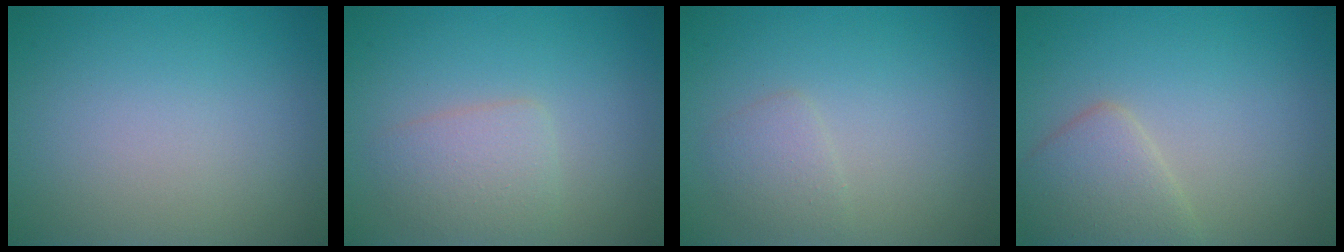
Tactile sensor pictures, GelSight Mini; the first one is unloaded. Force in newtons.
{"total": 2.5, "press": 2.5, "slide": 0.0}
{"total": 1.5, "press": 1.5, "slide": 0.1}
{"total": 3.3, "press": 3.3, "slide": 0.1}